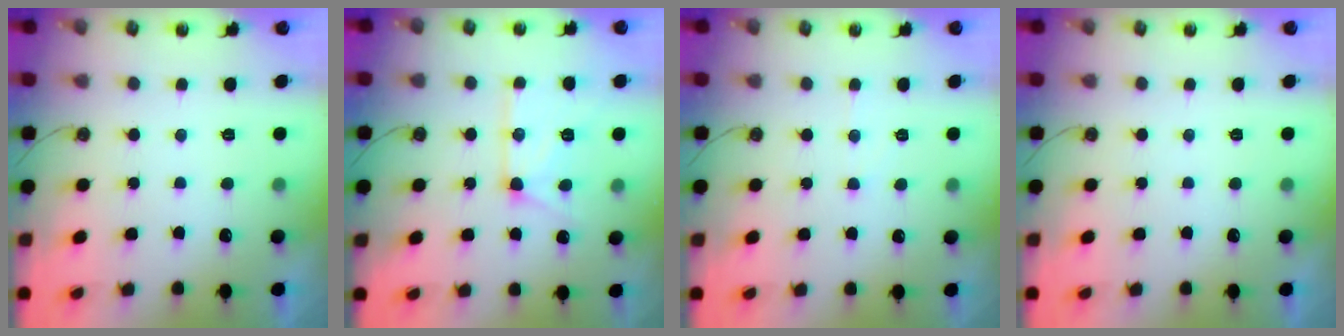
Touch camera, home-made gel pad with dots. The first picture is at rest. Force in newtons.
{"total": 12.6, "press": 12.6, "slide": 0.6}
{"total": 4.5, "press": 4.5, "slide": 0.6}
{"total": 0.0}